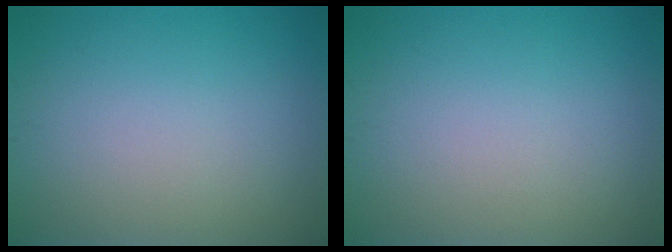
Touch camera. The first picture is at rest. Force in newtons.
{"total": 0.0}